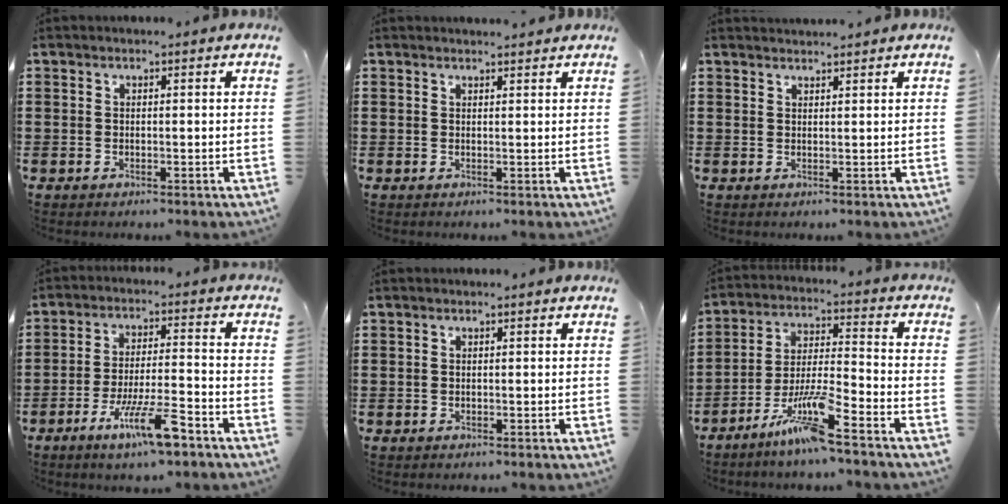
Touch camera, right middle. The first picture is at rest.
{"total": 1.0, "force": [1.0, 0.0, 0.1], "torque": [0.005, -0.005, 0.016]}
{"total": 1.4, "force": [1.4, 0.1, 0.0], "torque": [-0.003, 0.000, 0.026]}
{"total": 9.3, "force": [-5.7, 1.5, 7.2], "torque": [-0.135, -0.004, -0.102]}
{"total": 0.0}
{"total": 9.8, "force": [-7.0, 0.5, 6.9], "torque": [-0.149, -0.010, -0.140]}